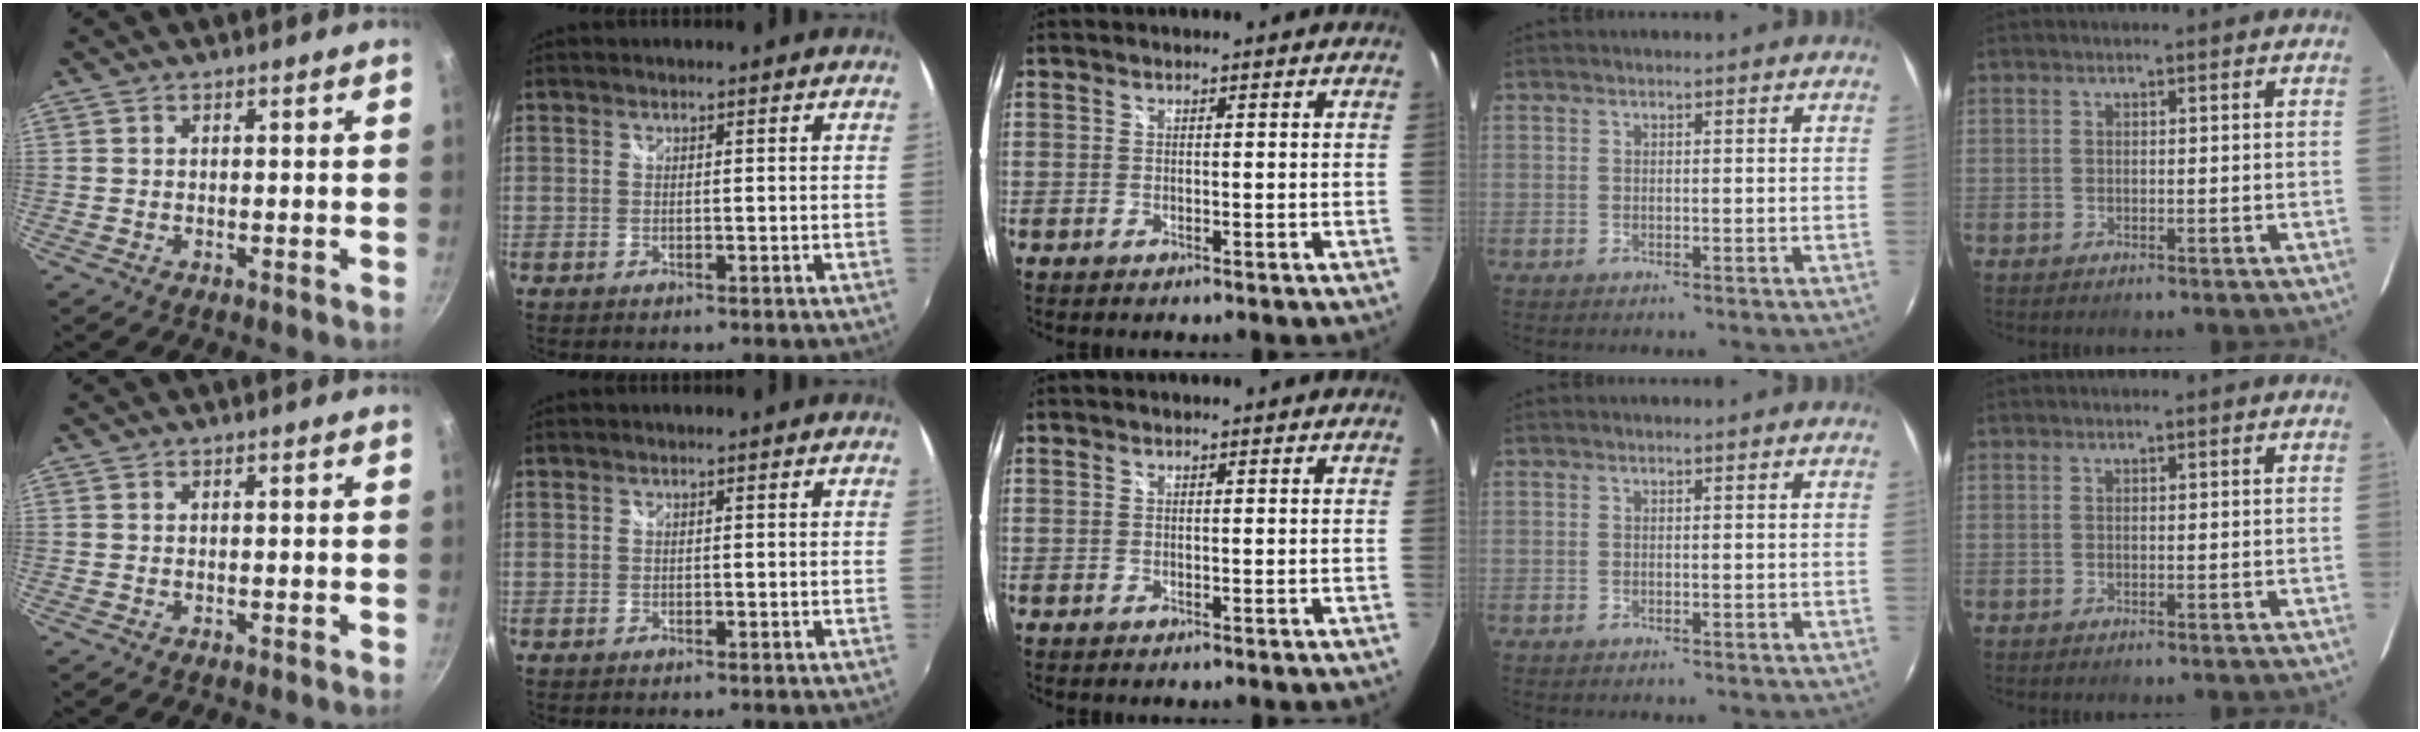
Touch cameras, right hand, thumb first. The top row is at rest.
{}